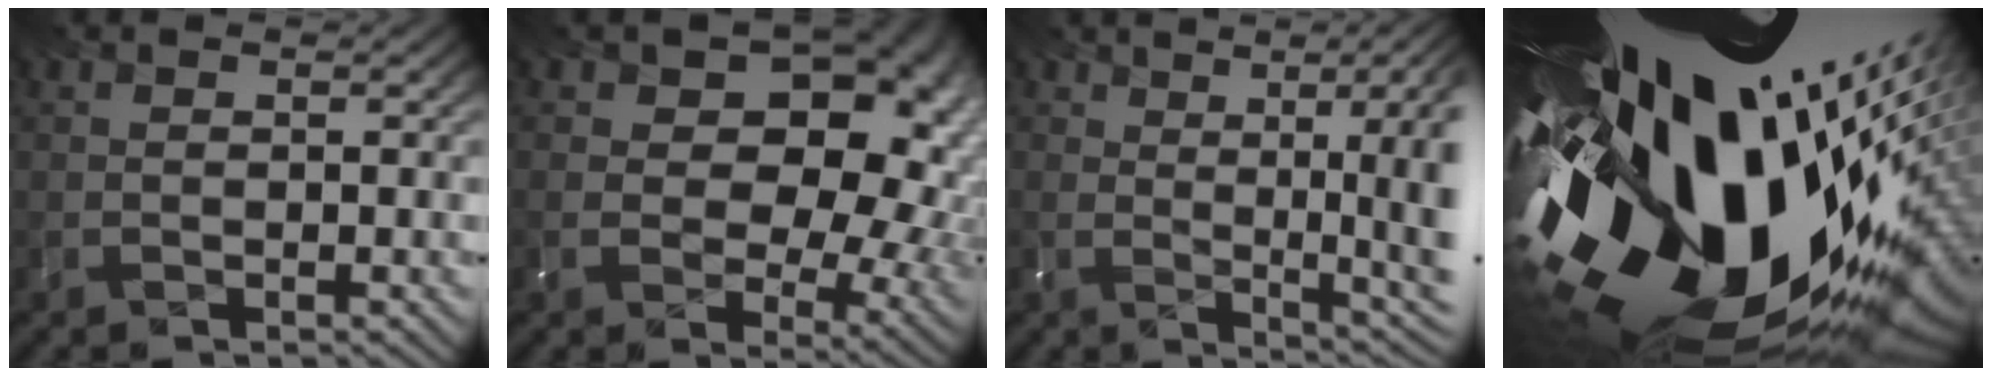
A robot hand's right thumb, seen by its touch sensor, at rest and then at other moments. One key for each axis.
{"total": 14.6, "fx": 3.8, "fy": 10.7, "fz": 9.3, "tx": -0.128, "ty": 0.001, "tz": 0.096}
{"total": 11.2, "fx": 2.4, "fy": 4.0, "fz": 10.2, "tx": -0.148, "ty": 0.012, "tz": 0.064}
{"total": 19.0, "fx": -0.4, "fy": 10.3, "fz": 16.0, "tx": -0.289, "ty": -0.066, "tz": 0.004}